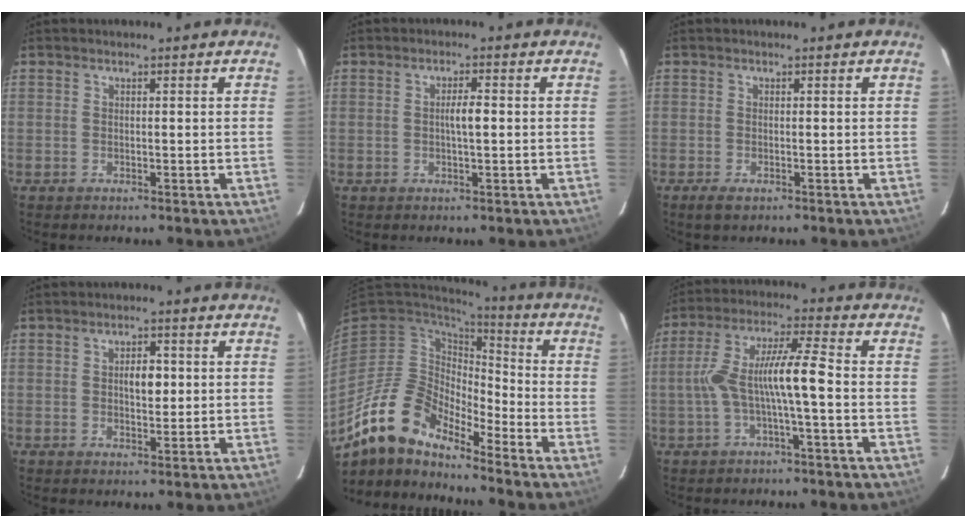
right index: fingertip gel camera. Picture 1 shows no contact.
{"total": 2.5, "force": [0.0, 0.3, 2.5], "torque": [-0.046, 0.001, -0.001]}
{"total": 1.7, "force": [-1.0, 0.7, 1.1], "torque": [-0.025, -0.003, -0.012]}
{"total": 3.5, "force": [0.4, 1.6, 3.1], "torque": [-0.049, 0.004, 0.009]}
{"total": 11.6, "force": [-9.8, 4.3, 4.5], "torque": [-0.092, 0.039, -0.186]}
{"total": 9.2, "force": [-1.4, 0.5, 9.1], "torque": [-0.179, 0.029, -0.031]}